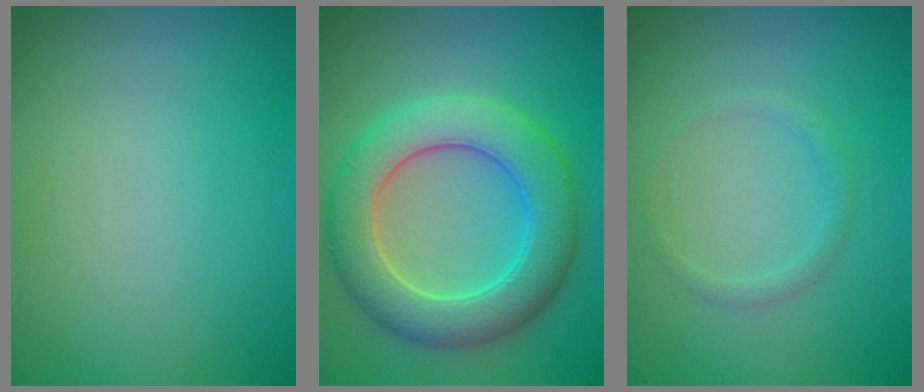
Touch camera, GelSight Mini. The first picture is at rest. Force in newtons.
{"total": 7.1, "press": 7.1, "slide": 0.3}
{"total": 1.1, "press": 1.1, "slide": 0.1}